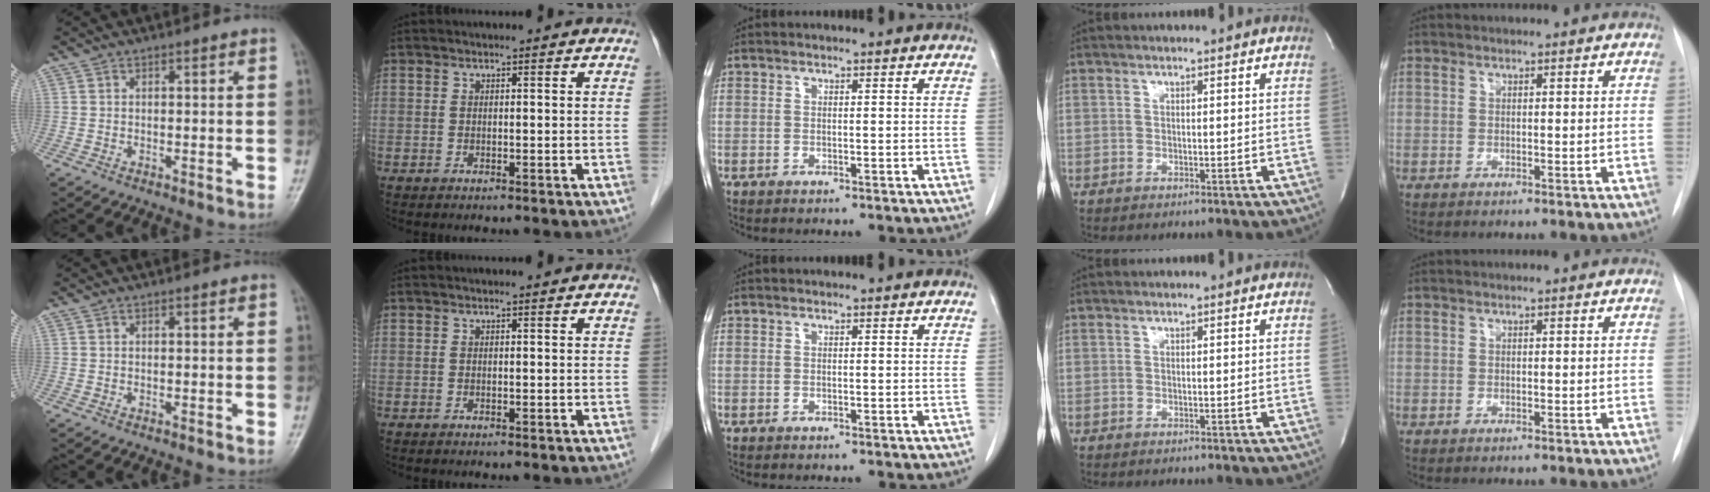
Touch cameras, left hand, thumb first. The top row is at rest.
{}